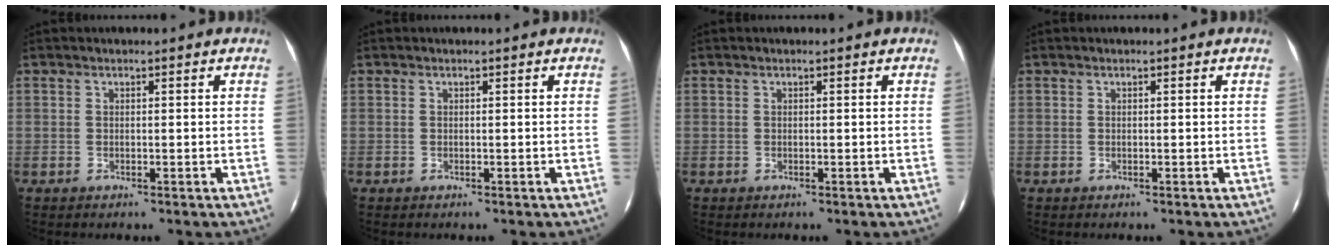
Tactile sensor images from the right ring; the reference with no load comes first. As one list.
[{"total": 0.0}, {"total": 0.0}, {"total": 0.0}]